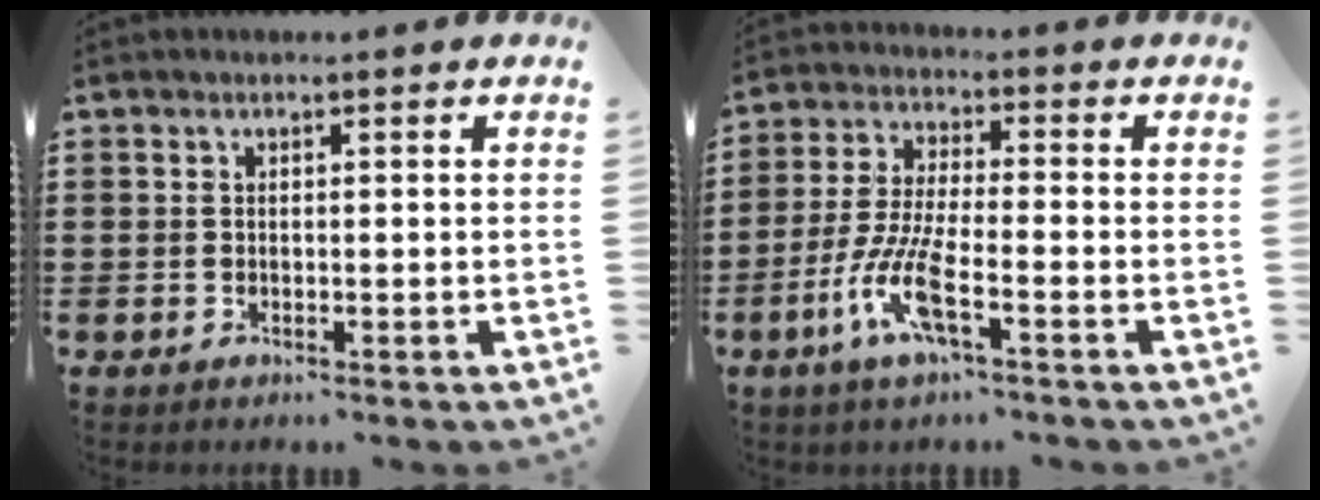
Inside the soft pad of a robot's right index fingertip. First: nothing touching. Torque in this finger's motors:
{"motor_torque": [2.13, 0.00, 0.81, 0.21]}